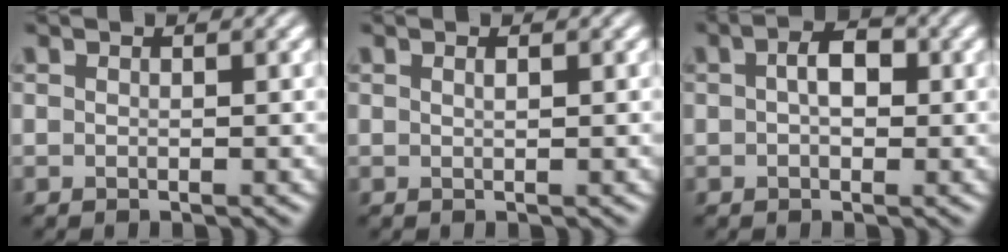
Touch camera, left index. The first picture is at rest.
{"total": 0.5, "force": [0.2, 0.2, 0.4], "torque": [-0.005, 0.002, 0.004]}
{"total": 3.0, "force": [0.4, 1.7, 2.4], "torque": [-0.036, 0.008, 0.001]}